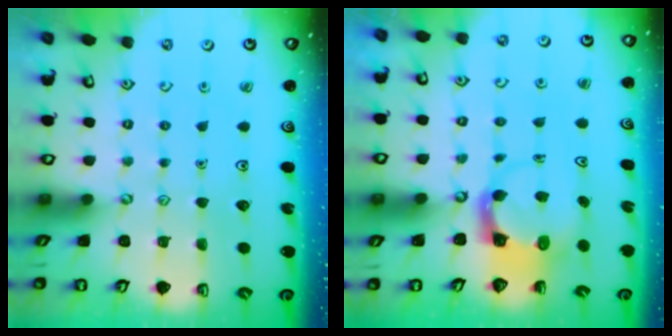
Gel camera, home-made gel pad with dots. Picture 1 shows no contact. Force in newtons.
{"total": 3.7, "press": 3.7, "slide": 0.5}